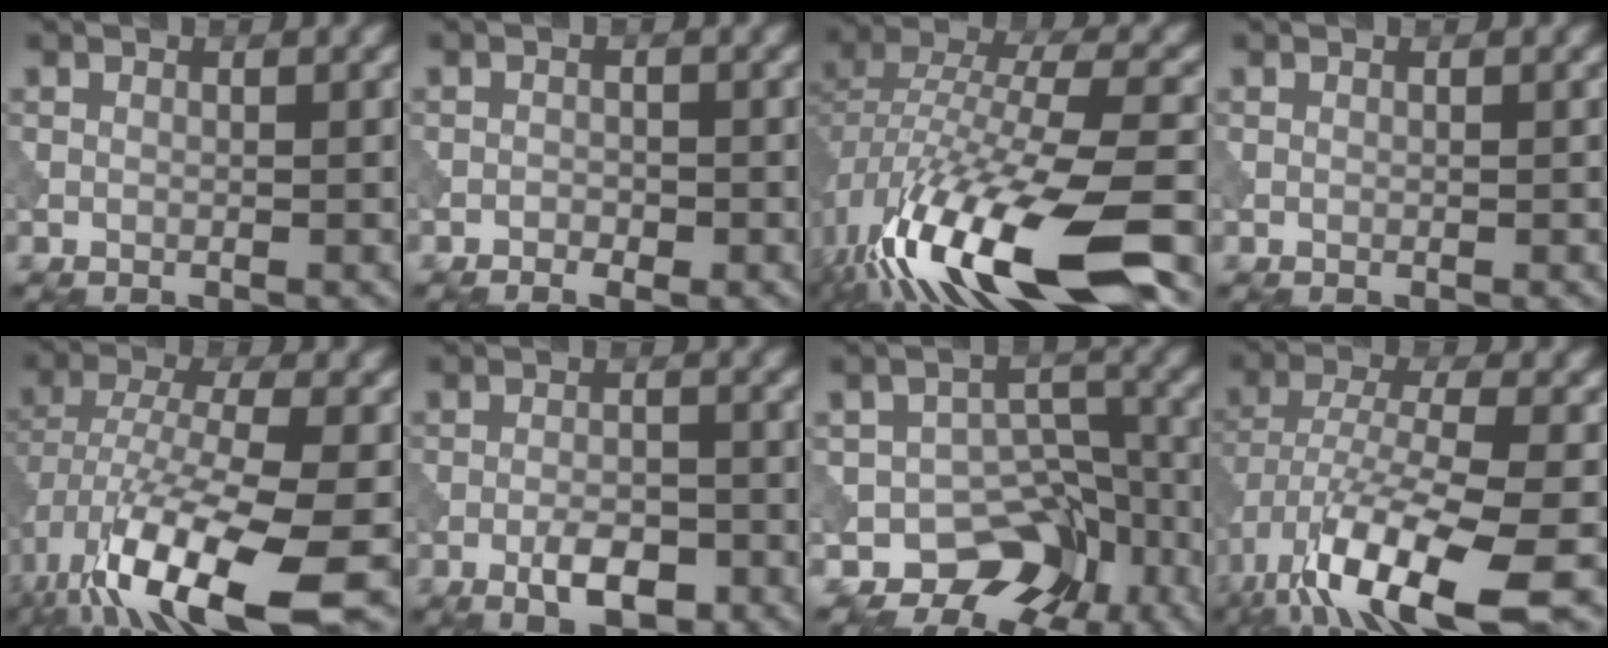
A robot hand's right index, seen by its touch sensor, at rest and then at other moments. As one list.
[{"total": 0.9, "force": [-0.6, 0.5, 0.5], "torque": [-0.006, 0.000, -0.013]}, {"total": 15.8, "force": [-8.4, 5.0, 12.4], "torque": [-0.256, -0.006, -0.149]}, {"total": 0.0}, {"total": 13.6, "force": [-6.3, 4.3, 11.2], "torque": [-0.224, -0.020, -0.108]}, {"total": 3.7, "force": [-1.9, 1.5, 2.8], "torque": [-0.045, 0.002, -0.035]}, {"total": 7.7, "force": [-5.4, 5.1, 2.1], "torque": [0.006, 0.004, -0.077]}, {"total": 12.4, "force": [-6.5, 3.7, 9.9], "torque": [-0.194, -0.016, -0.117]}]